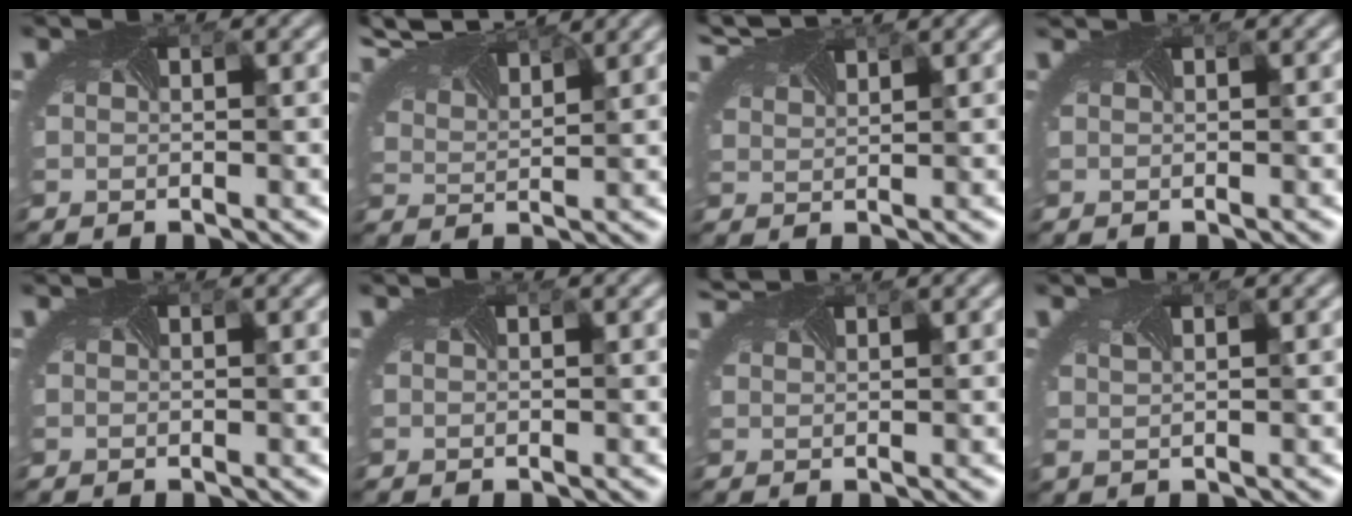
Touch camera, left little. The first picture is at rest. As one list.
[{"total": 6.7, "force": [5.7, 1.9, 2.9], "torque": [-0.071, 0.021, 0.081]}, {"total": 3.4, "force": [3.2, 0.4, 0.9], "torque": [-0.029, 0.011, 0.049]}, {"total": 0.6, "force": [0.6, -0.1, -0.1], "torque": [-0.002, -0.003, 0.005]}, {"total": 0.0}, {"total": 0.0}, {"total": 1.5, "force": [1.4, -0.3, -0.1], "torque": [-0.003, 0.002, 0.022]}, {"total": 0.7, "force": [0.5, 0.1, 0.5], "torque": [-0.013, -0.005, 0.014]}]